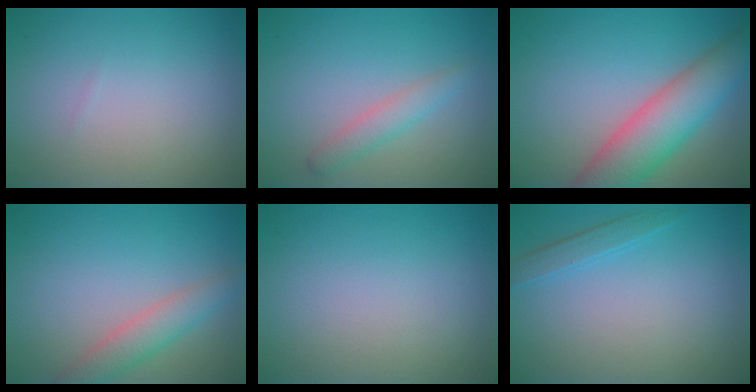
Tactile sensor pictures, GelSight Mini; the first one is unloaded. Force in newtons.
{"total": 2.0, "press": 2.0, "slide": 0.1}
{"total": 7.6, "press": 7.5, "slide": 0.7}
{"total": 2.9, "press": 2.9, "slide": 0.2}
{"total": 0.0}
{"total": 1.6, "press": 1.6, "slide": 0.1}